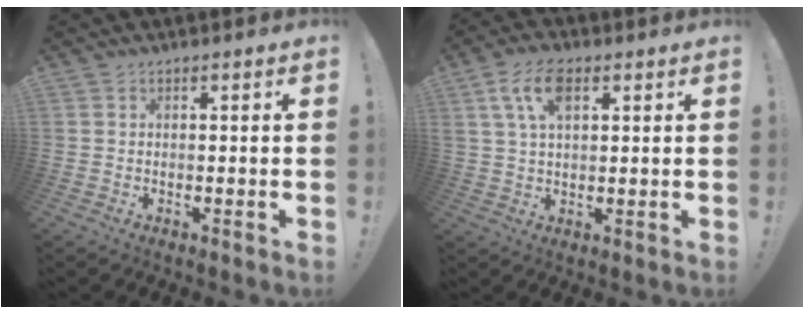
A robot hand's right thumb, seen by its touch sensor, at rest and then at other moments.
{"total": 9.0, "force": [3.8, 4.7, 6.7], "torque": [-0.123, 0.003, 0.069]}